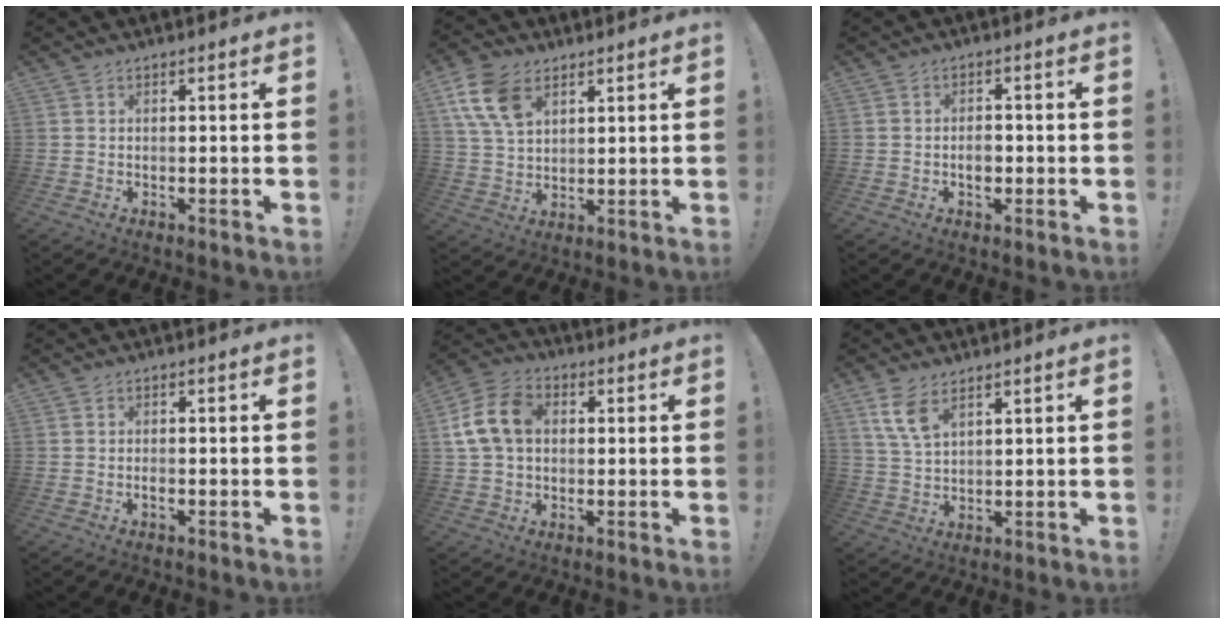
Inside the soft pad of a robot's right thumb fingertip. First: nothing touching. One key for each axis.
{"total": 12.8, "fx": 6.2, "fy": 8.5, "fz": 7.3, "tx": -0.146, "ty": -0.017, "tz": 0.122}
{"total": 4.0, "fx": -1.1, "fy": 2.7, "fz": 2.8, "tx": -0.024, "ty": 0.000, "tz": -0.025}
{"total": 1.1, "fx": -0.7, "fy": 0.3, "fz": 0.8, "tx": -0.005, "ty": -0.004, "tz": -0.015}
{"total": 13.4, "fx": 2.3, "fy": 10.0, "fz": 8.5, "tx": -0.156, "ty": 0.008, "tz": 0.048}
{"total": 7.3, "fx": 4.4, "fy": 3.5, "fz": 4.6, "tx": -0.084, "ty": -0.019, "tz": 0.085}